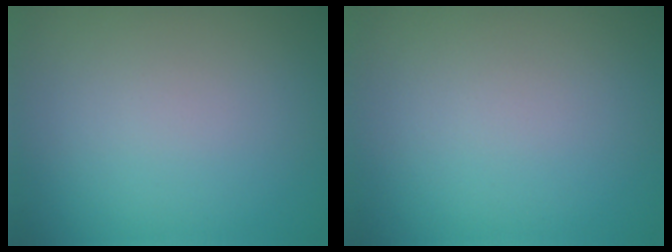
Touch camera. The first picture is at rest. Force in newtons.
{"total": 0.0}